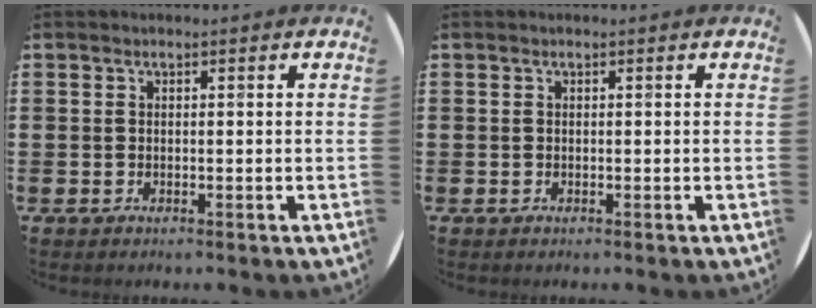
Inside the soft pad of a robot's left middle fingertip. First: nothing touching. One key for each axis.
{"total": 0.0}